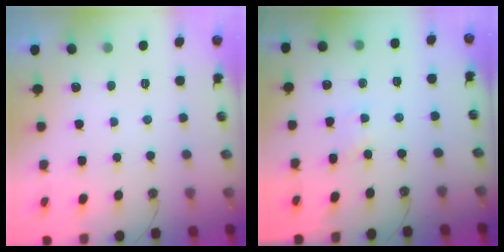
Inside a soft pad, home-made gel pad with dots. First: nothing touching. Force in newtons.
{"total": 1.9, "press": 1.9, "slide": 0.3}